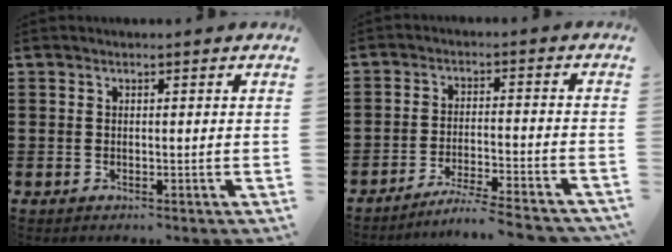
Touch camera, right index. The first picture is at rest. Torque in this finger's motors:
{"motor_torque": [1.70, 0.43, 0.11, 0.01]}